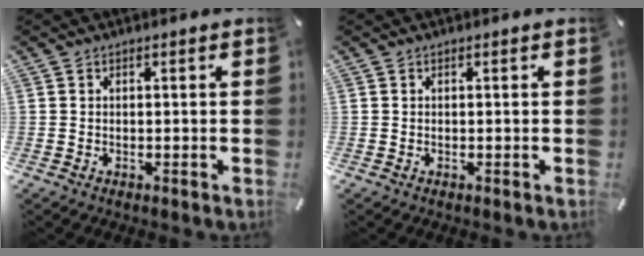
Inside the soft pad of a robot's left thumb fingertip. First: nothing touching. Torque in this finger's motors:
{"motor_torque": [0.02, 0.02, 0.01, -0.01, 0.00]}